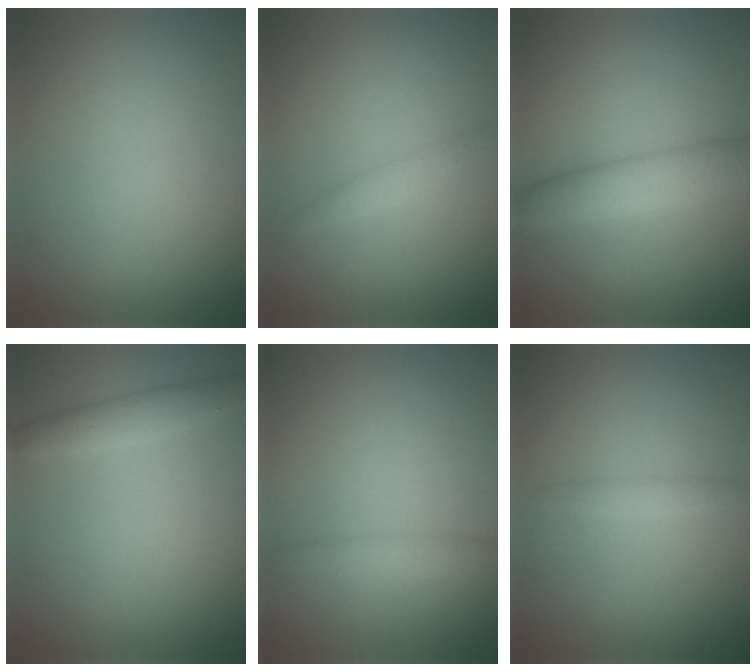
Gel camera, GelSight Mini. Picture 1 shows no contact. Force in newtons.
{"total": 1.4, "press": 1.4, "slide": 0.1}
{"total": 3.9, "press": 3.9, "slide": 0.1}
{"total": 2.2, "press": 2.2, "slide": 0.0}
{"total": 1.6, "press": 1.6, "slide": 0.0}
{"total": 1.1, "press": 1.1, "slide": 0.0}